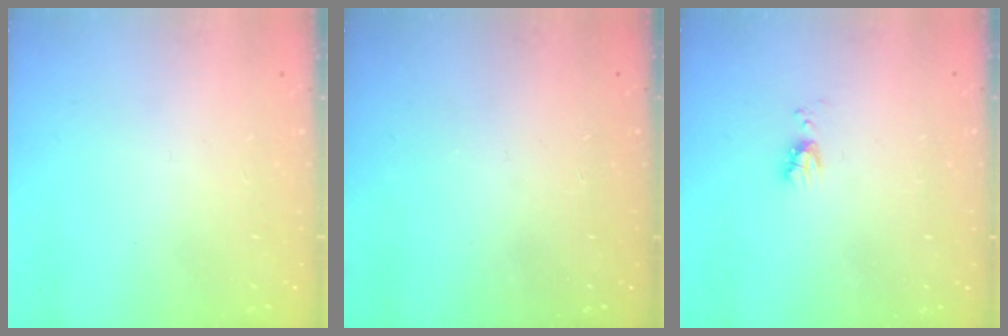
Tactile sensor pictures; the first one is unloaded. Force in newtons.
{"total": 1.7, "press": 1.7, "slide": 0.2}
{"total": 4.3, "press": 4.2, "slide": 0.7}